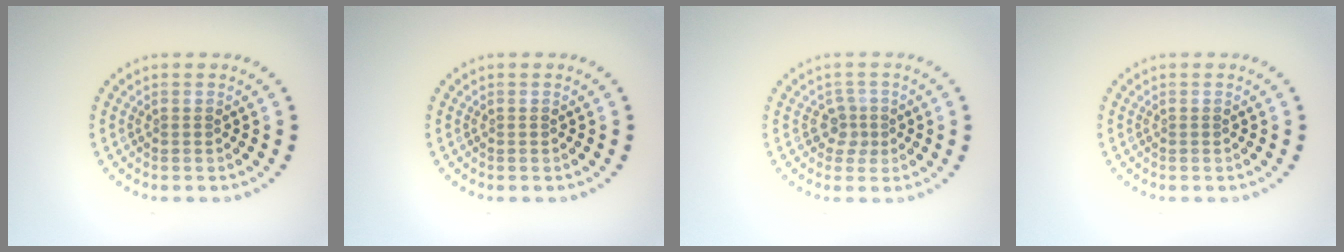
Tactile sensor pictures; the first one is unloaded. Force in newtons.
{"total": 0.0}
{"total": 1.7, "press": 1.3, "slide": 1.2}
{"total": 0.0}